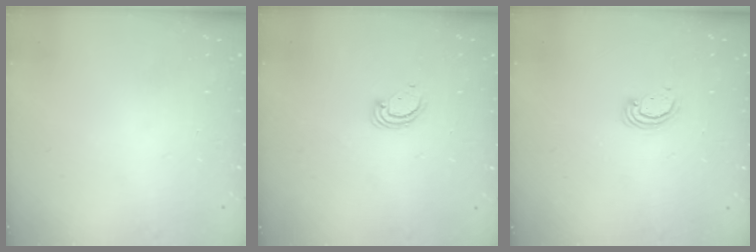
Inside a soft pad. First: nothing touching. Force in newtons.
{"total": 3.8, "press": 3.8, "slide": 0.3}
{"total": 2.3, "press": 2.3, "slide": 0.3}